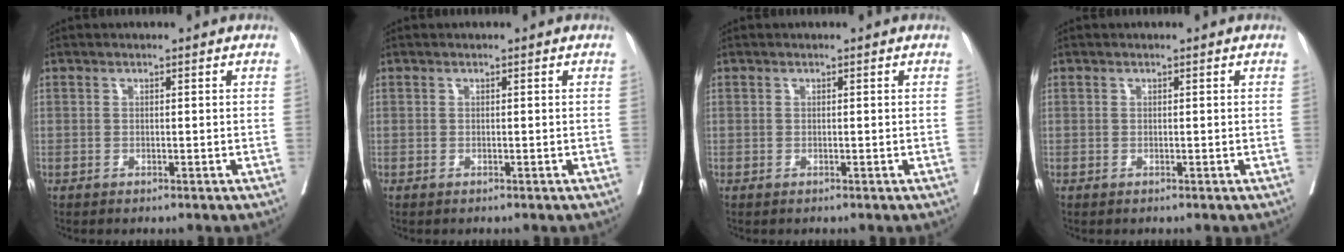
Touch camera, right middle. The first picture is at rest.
{"total": 0.0}
{"total": 0.0}
{"total": 0.0}